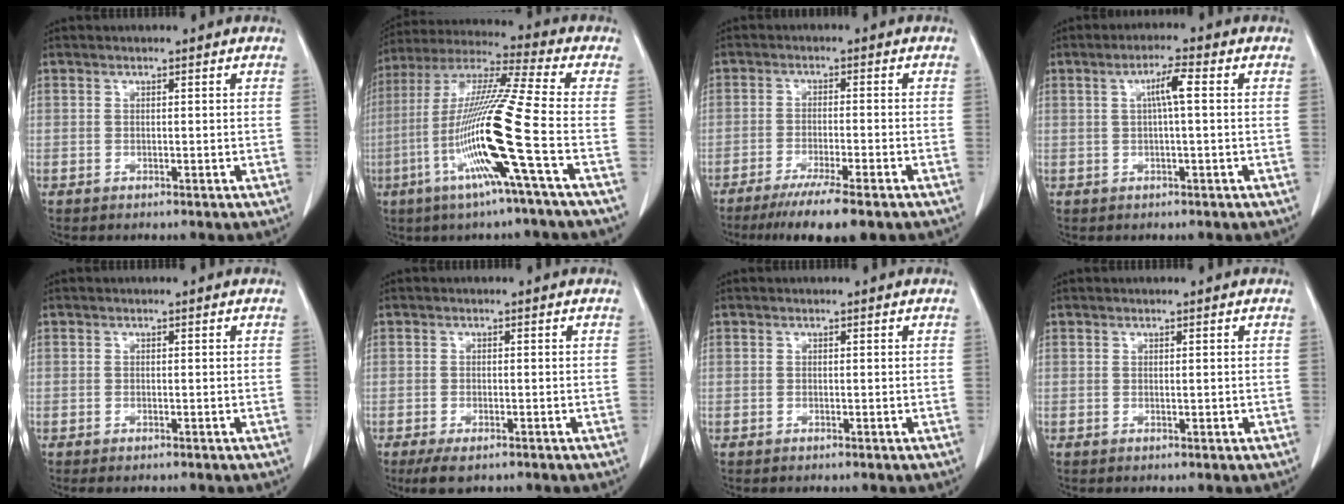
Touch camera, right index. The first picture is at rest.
{"total": 17.3, "force": [-5.3, -2.0, 16.3], "torque": [-0.325, -0.014, -0.113]}
{"total": 9.4, "force": [-7.0, 0.3, 6.3], "torque": [-0.090, -0.020, -0.106]}
{"total": 3.8, "force": [0.7, 0.4, 3.7], "torque": [-0.067, 0.010, 0.010]}
{"total": 0.8, "force": [-0.7, 0.2, 0.5], "torque": [-0.012, -0.003, -0.008]}
{"total": 4.1, "force": [-2.9, 1.3, 2.5], "torque": [-0.047, -0.009, -0.044]}
{"total": 0.0}
{"total": 0.0}